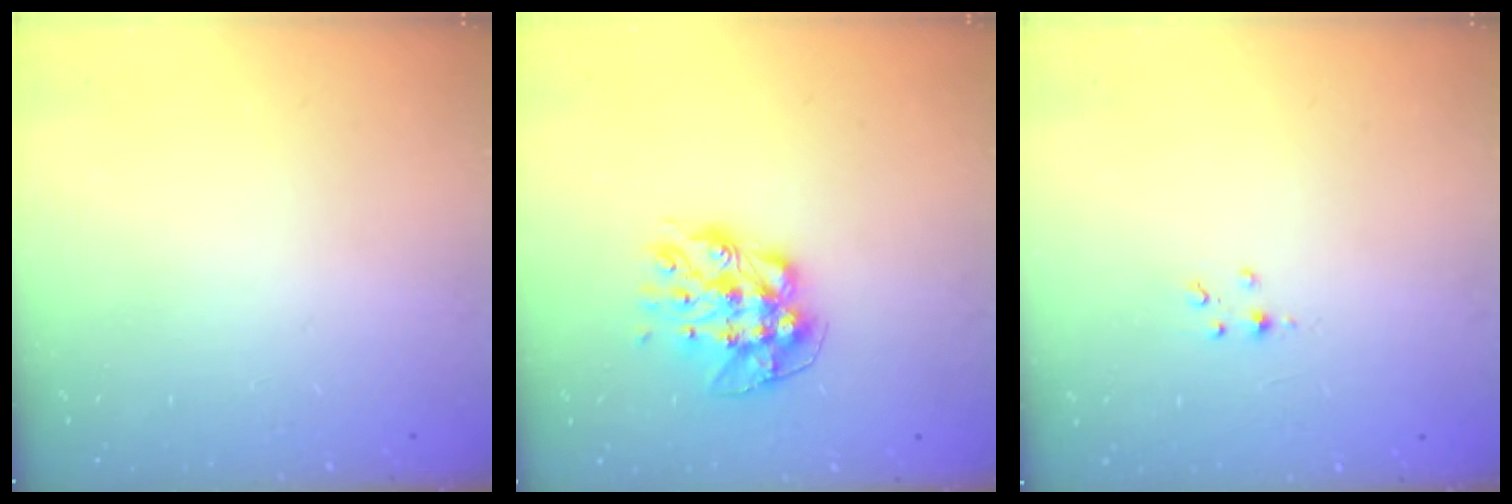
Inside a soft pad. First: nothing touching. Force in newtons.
{"total": 11.7, "press": 11.6, "slide": 1.1}
{"total": 1.8, "press": 1.7, "slide": 0.3}